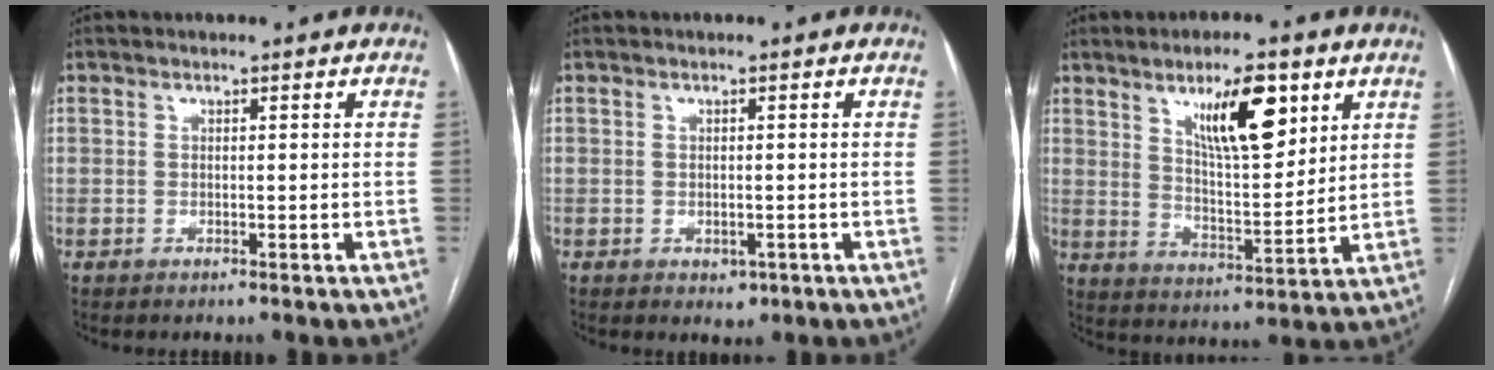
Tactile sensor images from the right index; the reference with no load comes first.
{"total": 1.8, "force": [-0.8, 1.3, 1.0], "torque": [-0.009, 0.001, -0.002]}
{"total": 11.8, "force": [6.2, 3.1, 9.5], "torque": [-0.160, -0.001, 0.109]}